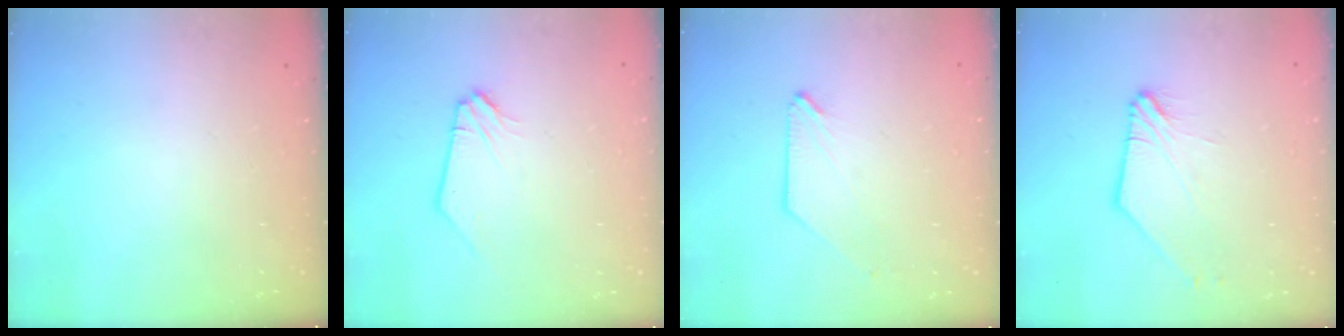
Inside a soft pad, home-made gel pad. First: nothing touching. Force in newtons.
{"total": 0.0}
{"total": 0.7, "press": 0.7, "slide": 0.1}
{"total": 2.8, "press": 2.8, "slide": 0.3}